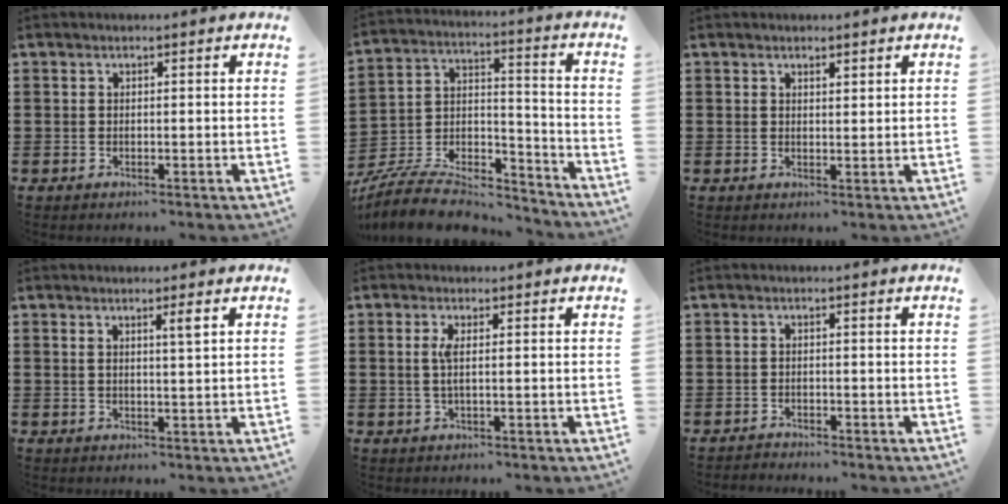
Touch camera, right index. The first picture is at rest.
{"total": 9.0, "force": [-8.1, 2.2, 3.2], "torque": [-0.061, 0.012, -0.158]}
{"total": 1.2, "force": [1.1, 0.5, 0.1], "torque": [-0.004, 0.004, 0.021]}
{"total": 2.0, "force": [0.9, -0.1, 1.7], "torque": [-0.026, -0.004, 0.012]}
{"total": 2.2, "force": [0.1, 0.1, 2.2], "torque": [-0.046, -0.003, -0.001]}
{"total": 1.4, "force": [-1.4, 0.2, -0.1], "torque": [-0.003, 0.003, -0.030]}